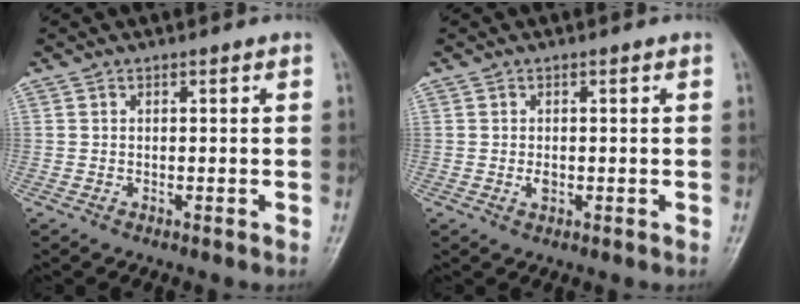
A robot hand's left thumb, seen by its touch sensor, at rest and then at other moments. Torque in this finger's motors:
{"motor_torque": [0.33, 0.42, 0.23, 0.00, 0.00]}